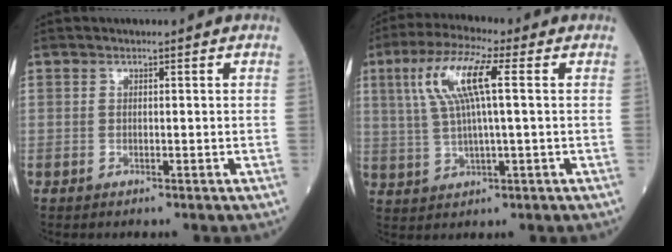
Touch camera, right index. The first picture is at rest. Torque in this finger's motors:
{"motor_torque": [0.40, 0.12, 0.27, 0.15]}